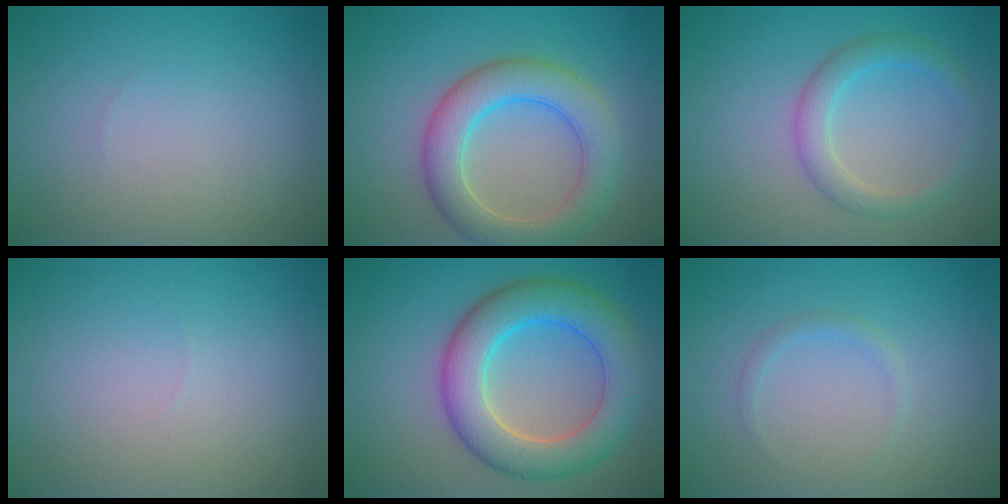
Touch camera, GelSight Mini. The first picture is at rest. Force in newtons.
{"total": 5.9, "press": 5.9, "slide": 0.2}
{"total": 2.8, "press": 2.8, "slide": 0.1}
{"total": 0.0}
{"total": 7.6, "press": 7.6, "slide": 0.1}
{"total": 0.9, "press": 0.9, "slide": 0.0}